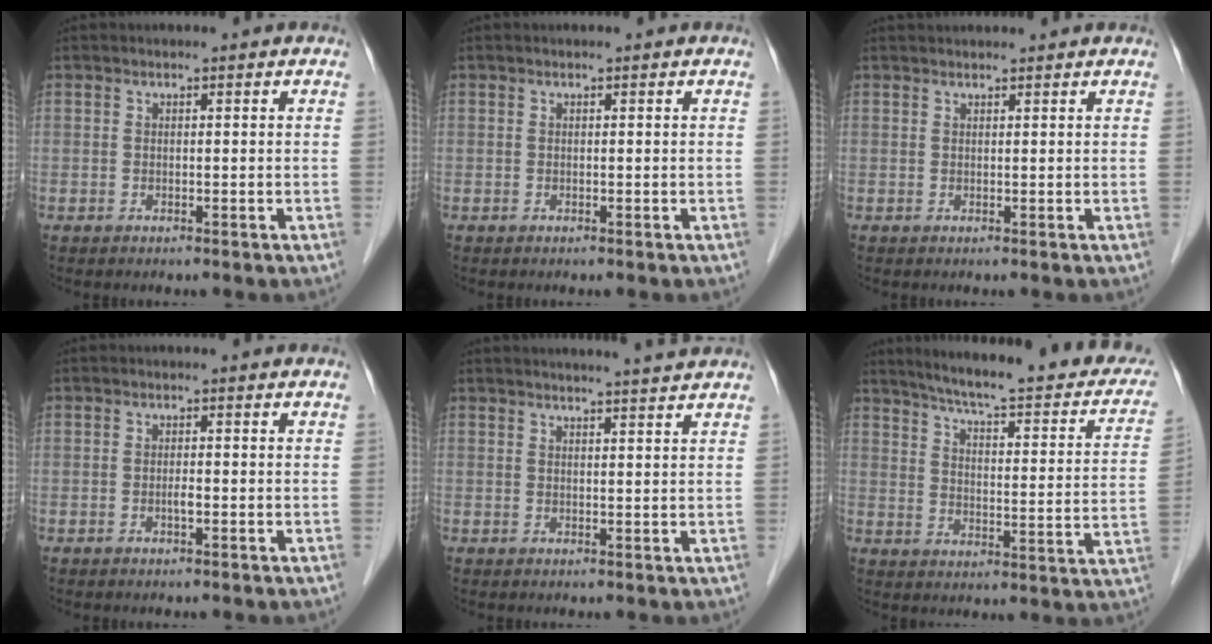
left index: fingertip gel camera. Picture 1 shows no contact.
{"total": 0.0}
{"total": 3.5, "force": [3.3, 0.3, 1.0], "torque": [-0.010, 0.029, 0.043]}
{"total": 1.3, "force": [-1.1, 0.1, 0.7], "torque": [-0.016, -0.006, -0.018]}
{"total": 5.3, "force": [4.9, -0.9, 2.0], "torque": [-0.030, 0.001, 0.052]}
{"total": 23.3, "force": [19.4, 3.7, 12.4], "torque": [-0.167, -0.029, 0.235]}